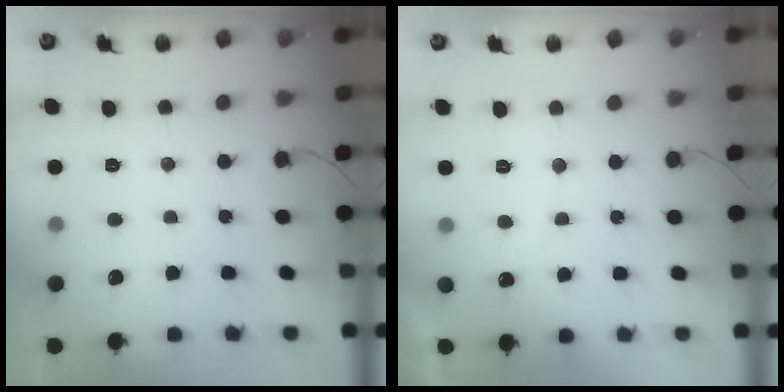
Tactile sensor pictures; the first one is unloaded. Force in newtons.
{"total": 3.7, "press": 3.7, "slide": 0.2}